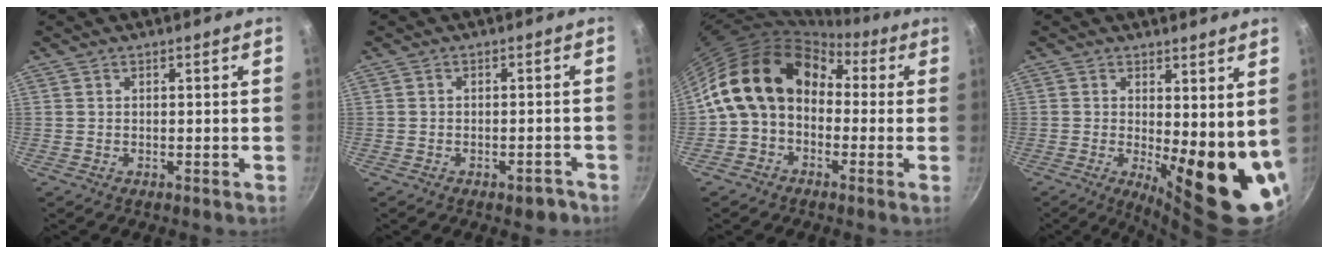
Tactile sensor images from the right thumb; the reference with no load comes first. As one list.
[{"total": 3.1, "force": [-2.0, 1.6, 1.7], "torque": [-0.011, 0.025, -0.014]}, {"total": 15.1, "force": [0.5, 11.5, 9.7], "torque": [-0.137, 0.053, -0.012]}, {"total": 14.0, "force": [0.4, 5.3, 13.0], "torque": [-0.144, -0.034, 0.017]}]